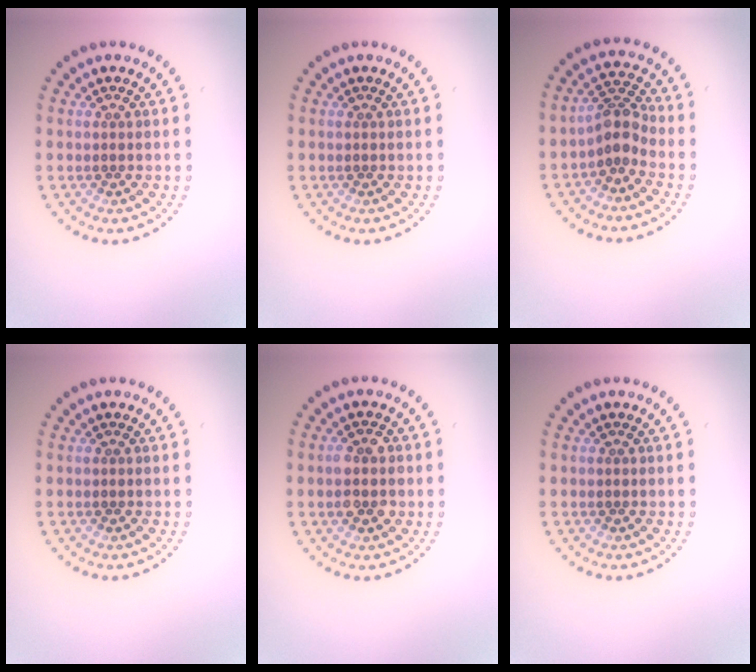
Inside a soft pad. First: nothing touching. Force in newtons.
{"total": 0.0}
{"total": 2.7, "press": 2.1, "slide": 1.7}
{"total": 0.0}
{"total": 2.8, "press": 2.8, "slide": 0.2}
{"total": 0.0}